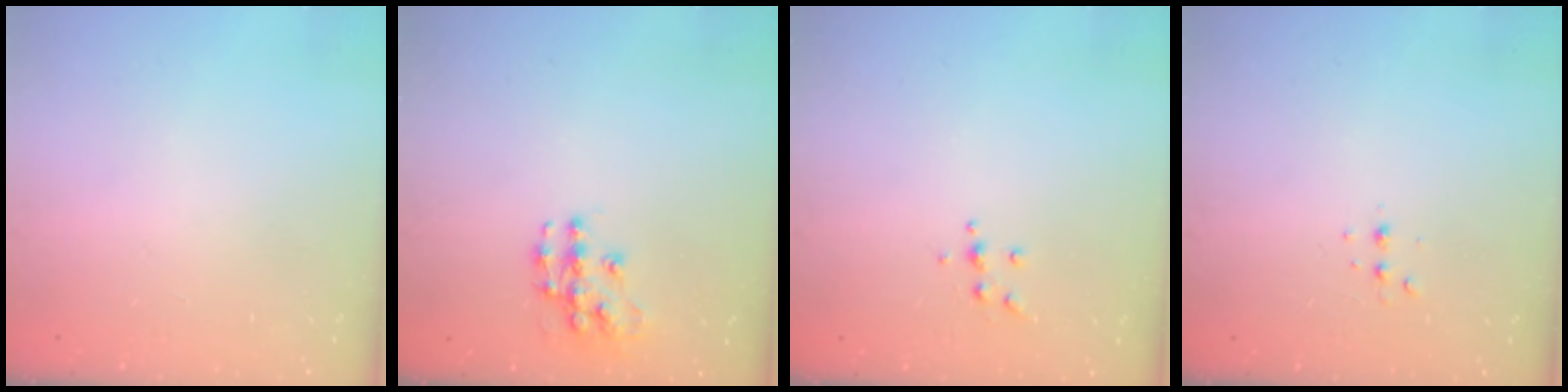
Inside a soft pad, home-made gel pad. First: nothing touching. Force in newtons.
{"total": 10.9, "press": 10.9, "slide": 0.8}
{"total": 5.0, "press": 4.8, "slide": 1.0}
{"total": 3.5, "press": 3.4, "slide": 0.5}